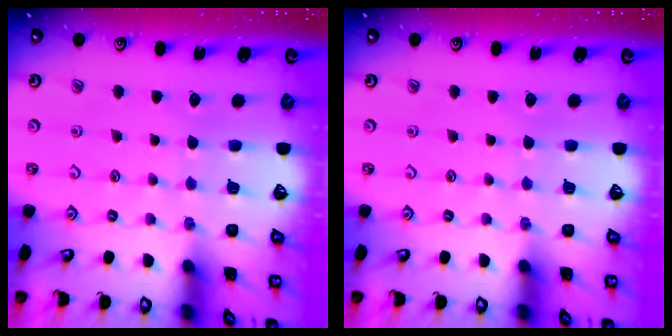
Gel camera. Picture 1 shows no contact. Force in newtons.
{"total": 0.0}